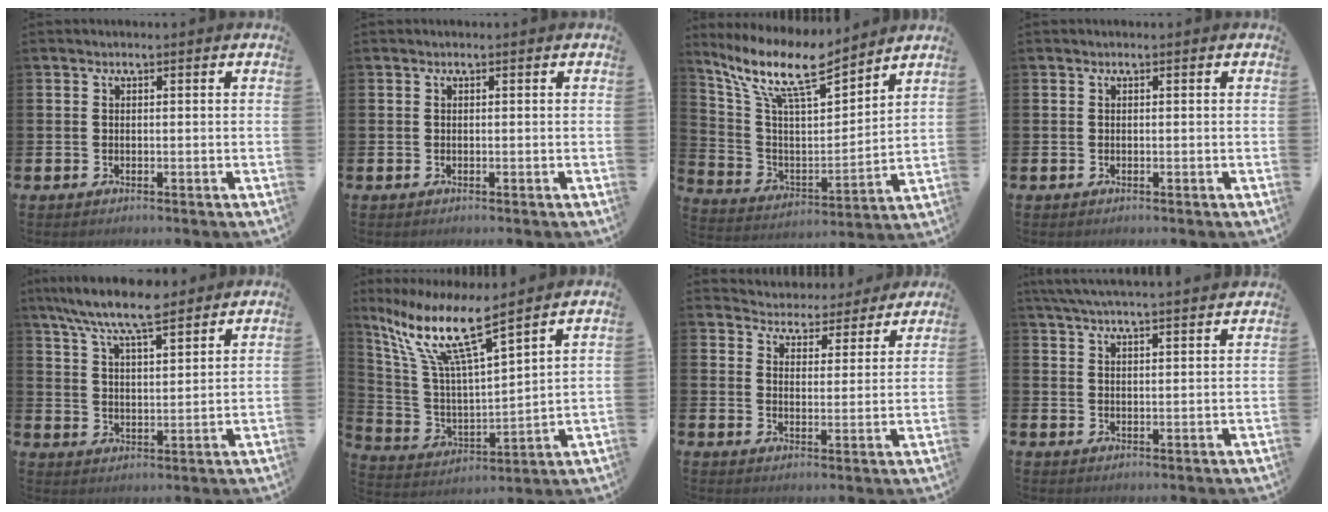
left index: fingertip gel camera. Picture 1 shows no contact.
{"total": 0.0}
{"total": 12.1, "force": [9.8, 2.9, 6.4], "torque": [-0.152, -0.056, 0.168]}
{"total": 0.0}
{"total": 8.4, "force": [7.6, 1.2, 3.3], "torque": [-0.082, -0.036, 0.135]}
{"total": 11.9, "force": [8.7, 1.9, 7.9], "torque": [-0.183, -0.046, 0.146]}
{"total": 4.7, "force": [4.5, 1.3, -0.3], "torque": [-0.019, -0.039, 0.077]}
{"total": 5.0, "force": [4.8, -0.4, 1.1], "torque": [-0.044, -0.019, 0.089]}